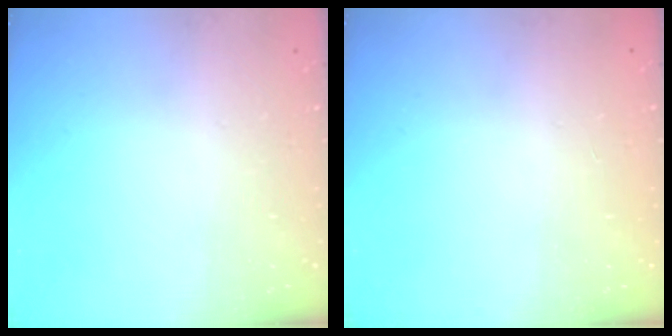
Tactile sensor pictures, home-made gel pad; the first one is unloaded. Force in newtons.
{"total": 0.0}